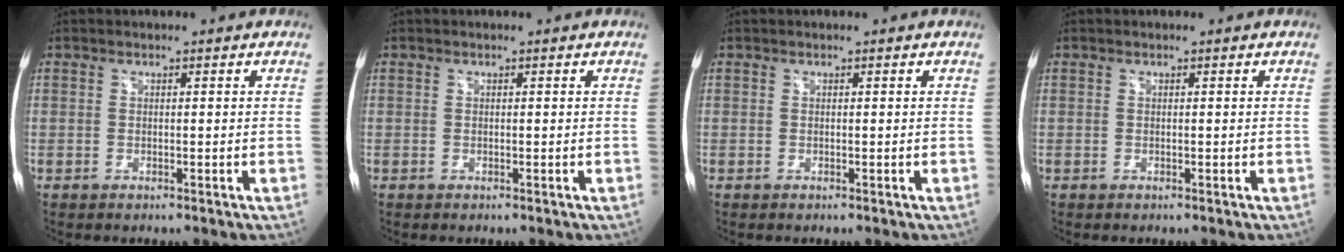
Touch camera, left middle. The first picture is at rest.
{"total": 0.0}
{"total": 0.0}
{"total": 0.0}